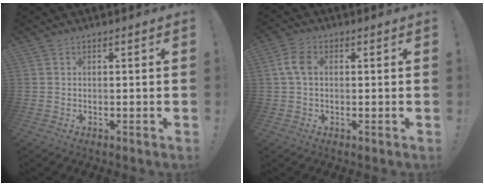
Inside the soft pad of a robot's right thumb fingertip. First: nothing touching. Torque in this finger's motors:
{"motor_torque": [0.14, 0.33, 0.03, 0.00, 0.00]}